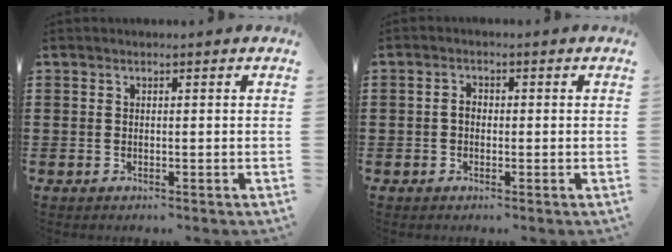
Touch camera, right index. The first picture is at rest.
{"total": 1.8, "force": [-0.3, 1.2, 1.3], "torque": [-0.026, 0.004, -0.006]}